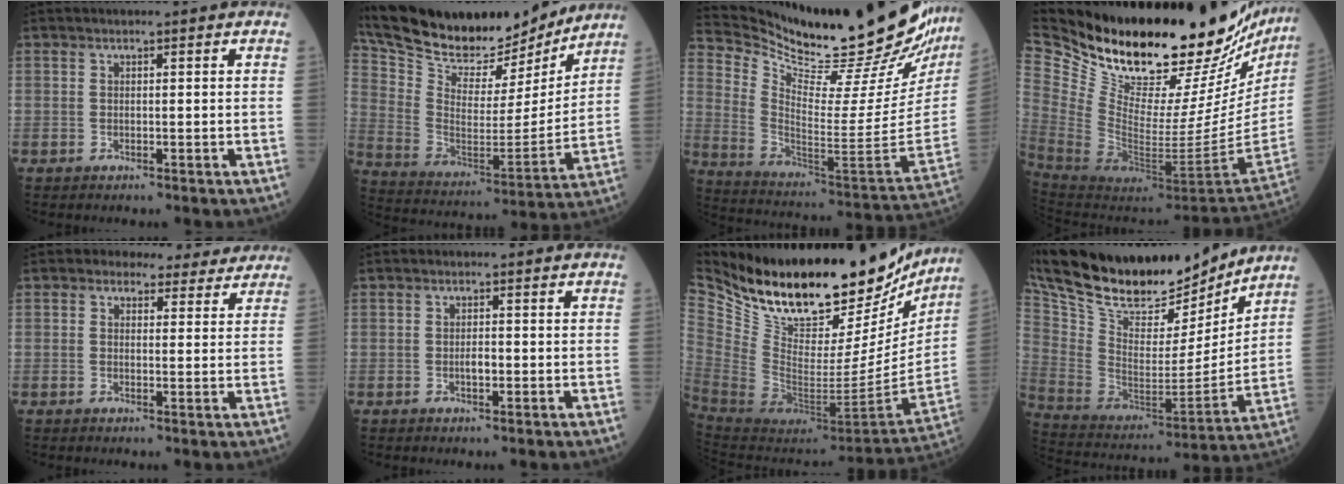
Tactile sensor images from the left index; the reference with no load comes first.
{"total": 24.0, "force": [21.6, 5.8, 8.6], "torque": [-0.170, -0.013, 0.342]}
{"total": 33.1, "force": [30.0, 3.3, 13.5], "torque": [-0.228, -0.123, 0.418]}
{"total": 39.8, "force": [32.6, 10.6, 20.1], "torque": [-0.374, -0.098, 0.483]}
{"total": 6.4, "force": [5.6, 3.0, 0.8], "torque": [0.004, 0.011, 0.056]}
{"total": 1.5, "force": [-0.3, 0.6, 1.3], "torque": [-0.025, 0.001, -0.006]}
{"total": 31.0, "force": [25.5, 11.0, 13.7], "torque": [-0.255, -0.038, 0.391]}
{"total": 29.0, "force": [24.3, 9.1, 12.9], "torque": [-0.278, -0.006, 0.396]}